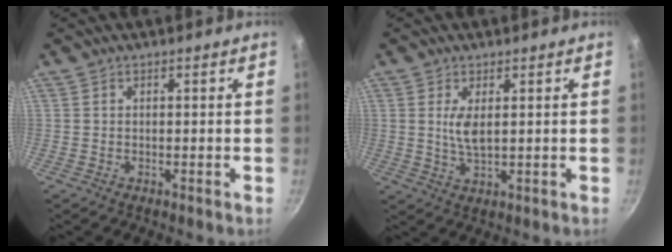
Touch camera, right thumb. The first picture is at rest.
{"total": 4.2, "force": [1.0, 1.6, 3.7], "torque": [-0.070, -0.011, 0.022]}